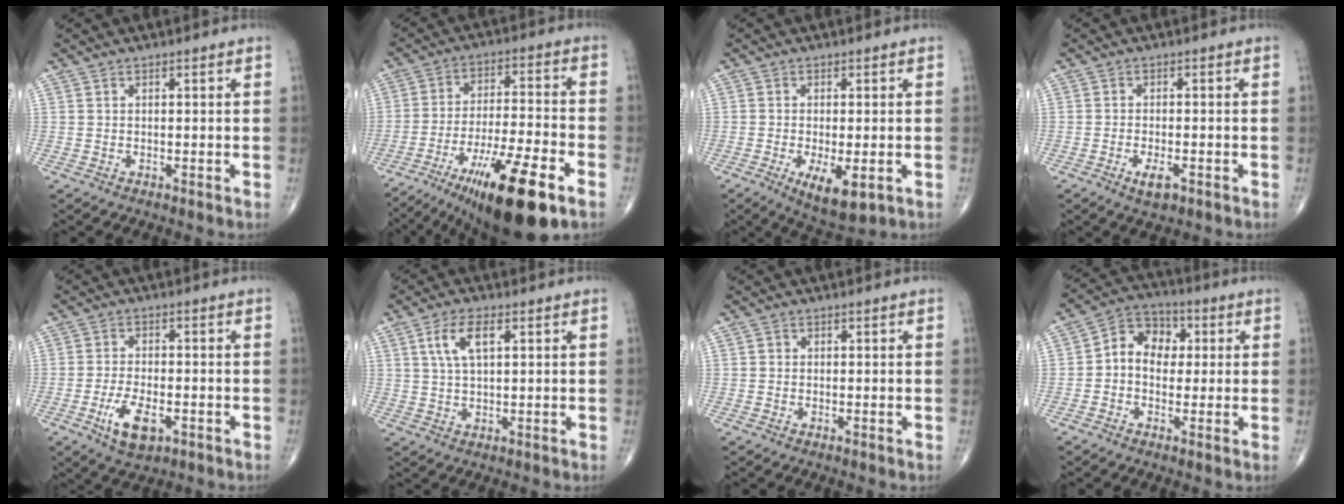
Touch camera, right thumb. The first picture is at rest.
{"total": 19.9, "force": [-11.1, 4.2, 15.9], "torque": [-0.258, 0.032, -0.182]}
{"total": 7.8, "force": [-2.6, 2.9, 6.7], "torque": [-0.108, -0.016, -0.036]}
{"total": 3.6, "force": [-1.8, 1.4, 2.8], "torque": [-0.048, 0.000, -0.029]}
{"total": 7.3, "force": [-3.0, 3.4, 5.8], "torque": [-0.105, 0.004, -0.049]}
{"total": 6.4, "force": [2.3, 2.7, 5.3], "torque": [-0.107, 0.001, 0.047]}
{"total": 0.7, "force": [0.0, 0.7, 0.2], "torque": [0.000, 0.002, -0.002]}
{"total": 8.7, "force": [0.7, 6.9, 5.3], "torque": [-0.055, 0.025, -0.001]}